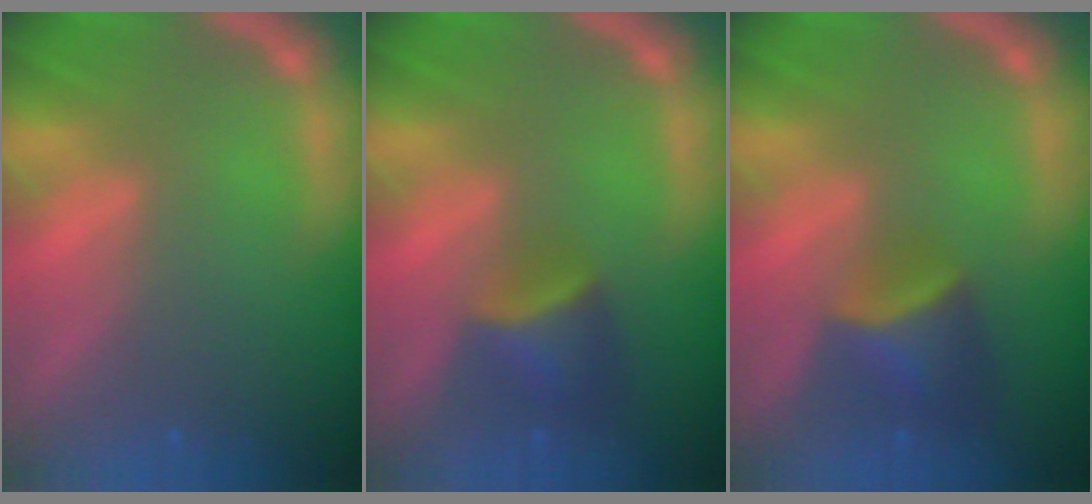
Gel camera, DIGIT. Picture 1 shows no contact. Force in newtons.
{"total": 4.0}
{"total": 4.4}